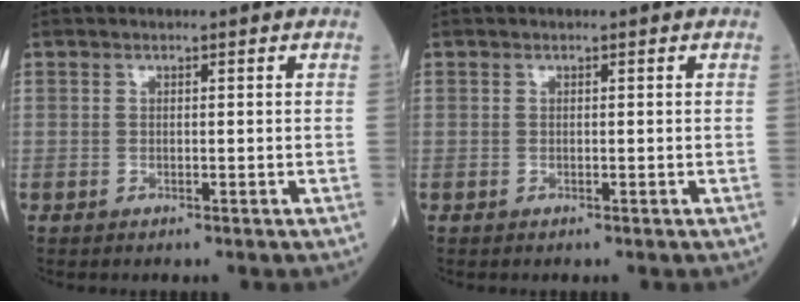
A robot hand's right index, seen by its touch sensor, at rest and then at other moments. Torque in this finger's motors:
{"motor_torque": [0.00, 0.01, -0.02, -0.01]}